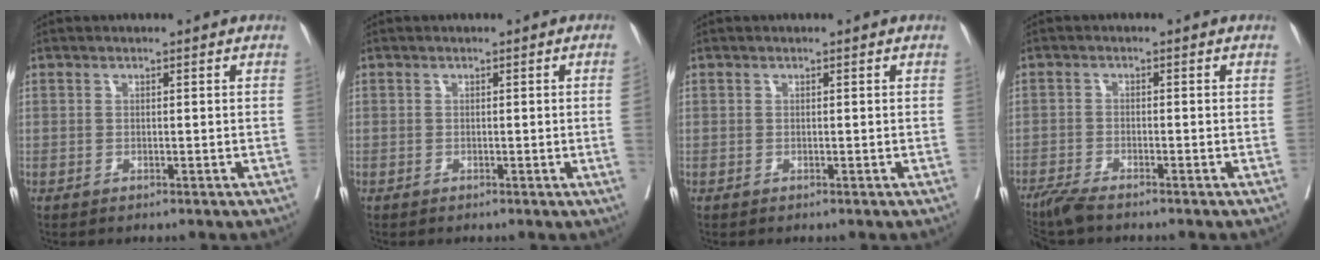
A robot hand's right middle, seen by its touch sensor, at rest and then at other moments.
{"total": 1.8, "force": [-0.2, -0.8, 1.6], "torque": [-0.019, -0.003, 0.000]}
{"total": 0.0}
{"total": 4.8, "force": [-4.1, 0.3, 2.5], "torque": [-0.046, -0.014, -0.078]}